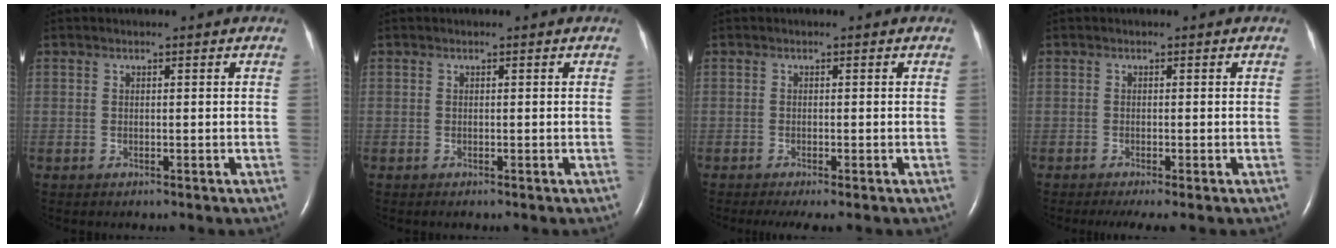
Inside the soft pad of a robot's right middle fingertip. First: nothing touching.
{"total": 0.0}
{"total": 3.1, "force": [-2.1, 0.4, 2.2], "torque": [-0.037, -0.011, -0.033]}
{"total": 2.9, "force": [-1.9, 0.2, 2.2], "torque": [-0.037, -0.012, -0.030]}